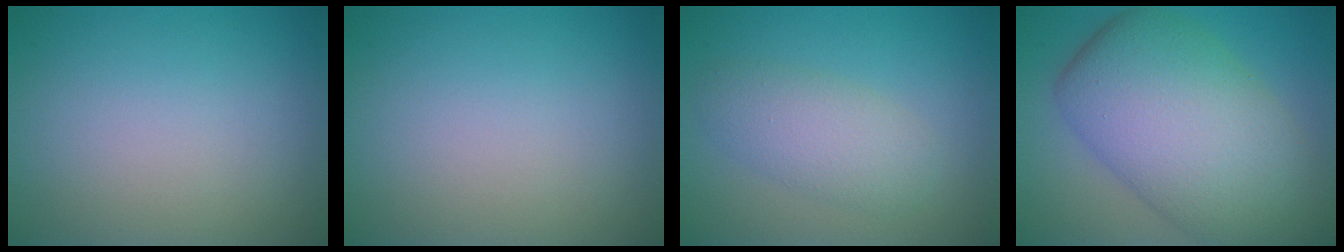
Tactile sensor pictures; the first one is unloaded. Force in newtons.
{"total": 0.0}
{"total": 3.2, "press": 3.2, "slide": 0.1}
{"total": 12.5, "press": 12.5, "slide": 0.4}